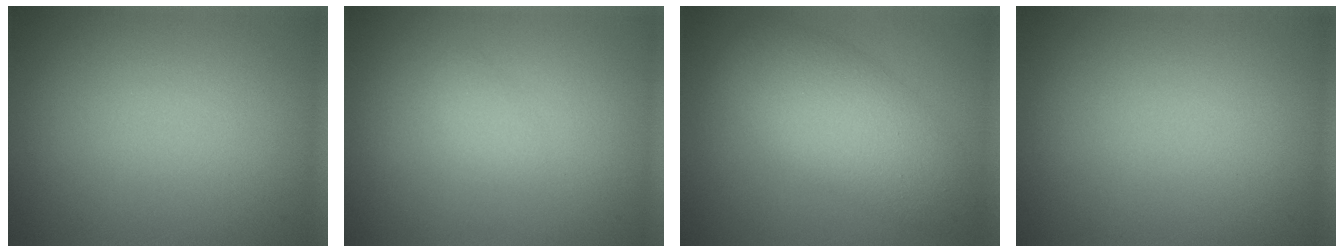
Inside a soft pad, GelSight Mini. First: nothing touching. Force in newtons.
{"total": 0.8, "press": 0.8, "slide": 0.0}
{"total": 6.1, "press": 6.1, "slide": 0.2}
{"total": 0.0}